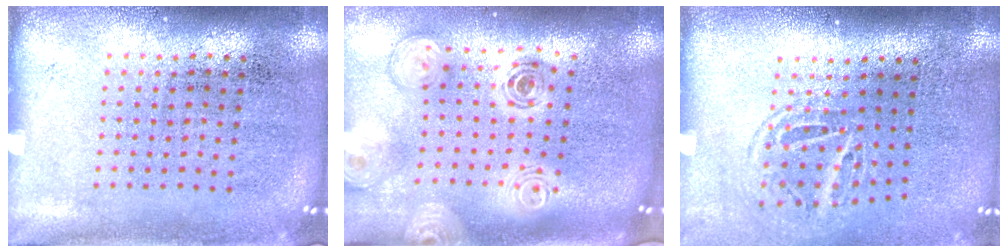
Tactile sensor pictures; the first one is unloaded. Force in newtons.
{"total": 2.0, "press": 1.7, "slide": 1.0}
{"total": 1.6, "press": 1.1, "slide": 1.2}